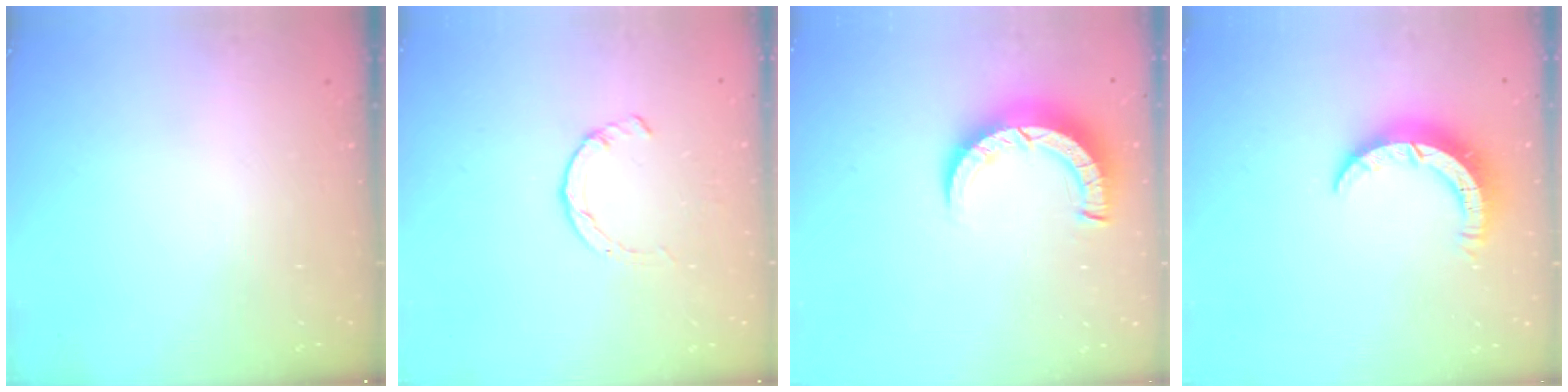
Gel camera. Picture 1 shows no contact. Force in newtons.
{"total": 1.4, "press": 1.4, "slide": 0.3}
{"total": 6.7, "press": 6.7, "slide": 0.7}
{"total": 7.1, "press": 7.1, "slide": 0.4}